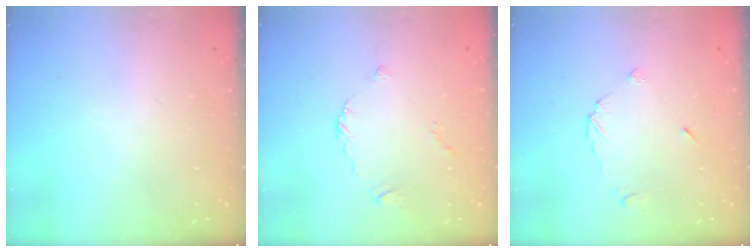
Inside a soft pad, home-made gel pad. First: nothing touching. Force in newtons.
{"total": 2.2, "press": 2.2, "slide": 0.6}
{"total": 3.9, "press": 3.8, "slide": 0.5}